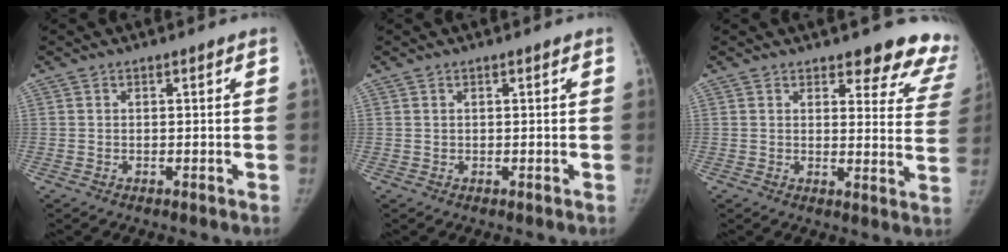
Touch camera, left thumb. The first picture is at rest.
{"total": 0.0}
{"total": 12.9, "force": [11.5, 4.3, 4.0], "torque": [0.009, -0.090, 0.104]}